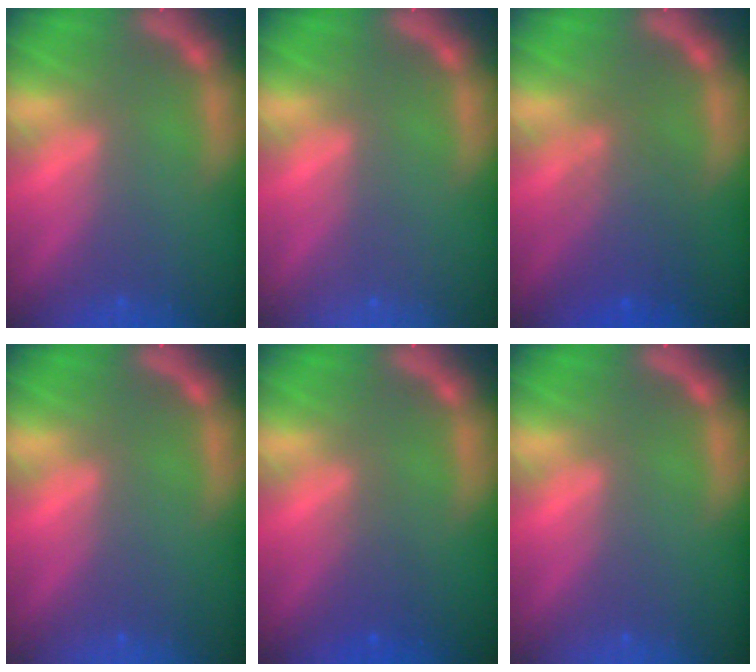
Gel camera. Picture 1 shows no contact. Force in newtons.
{"total": 0.0}
{"total": 4.6}
{"total": 0.0}
{"total": 2.0}
{"total": 0.0}